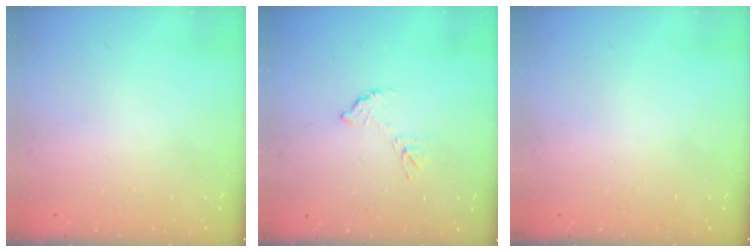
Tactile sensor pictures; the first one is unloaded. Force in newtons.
{"total": 6.3, "press": 6.3, "slide": 0.4}
{"total": 0.0}